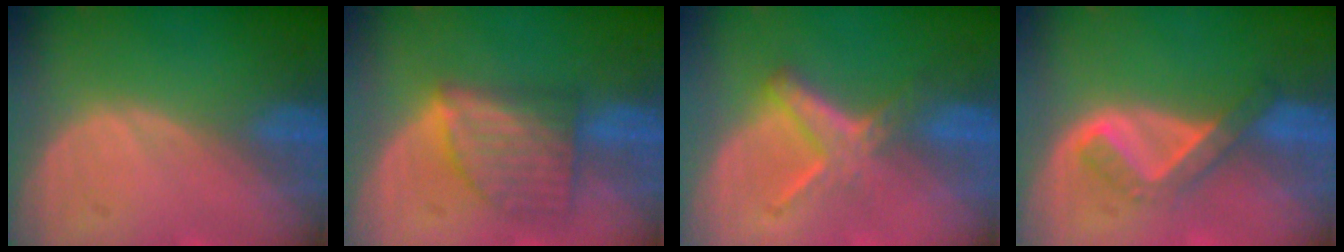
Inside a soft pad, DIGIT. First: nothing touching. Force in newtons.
{"total": 7.1, "press": 6.6, "slide": 2.6}
{"total": 5.8, "press": 5.2, "slide": 2.7}
{"total": 5.2, "press": 4.5, "slide": 2.6}